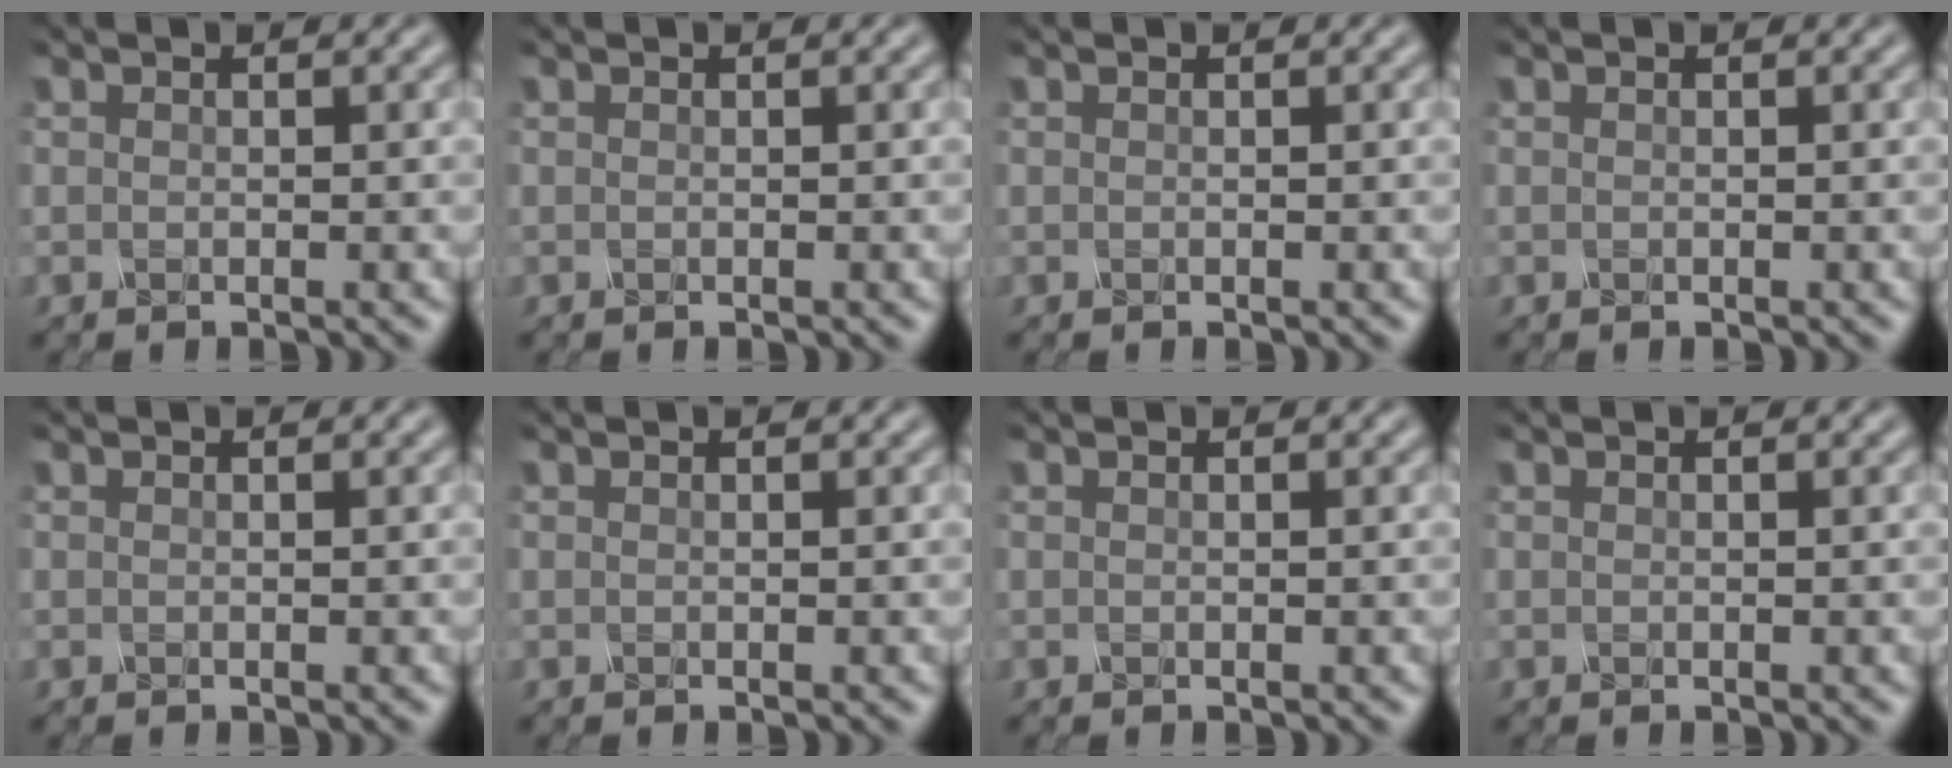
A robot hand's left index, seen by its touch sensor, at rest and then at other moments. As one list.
[{"total": 0.0}, {"total": 0.0}, {"total": 0.0}, {"total": 0.0}, {"total": 0.0}, {"total": 0.0}, {"total": 0.0}]